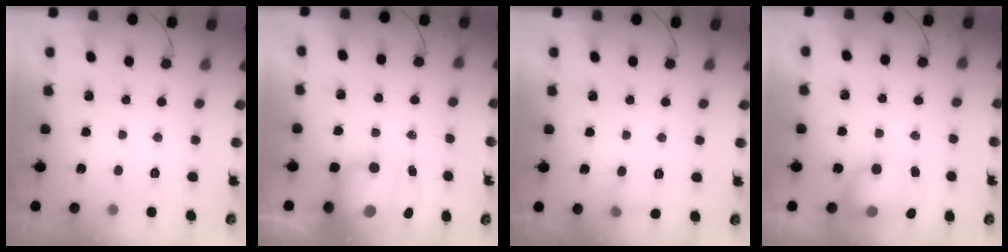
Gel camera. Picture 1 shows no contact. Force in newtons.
{"total": 10.3, "press": 9.9, "slide": 2.8}
{"total": 6.2, "press": 5.7, "slide": 2.3}
{"total": 7.5, "press": 7.4, "slide": 1.1}